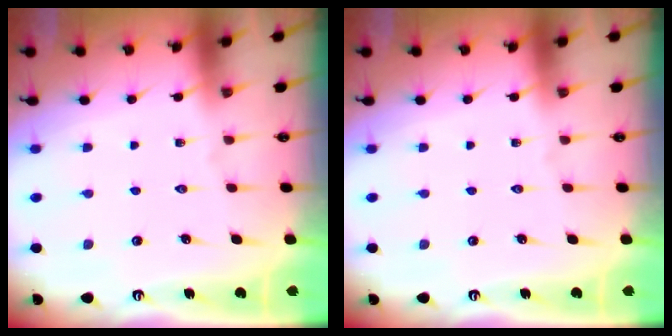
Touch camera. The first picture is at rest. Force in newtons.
{"total": 0.0}